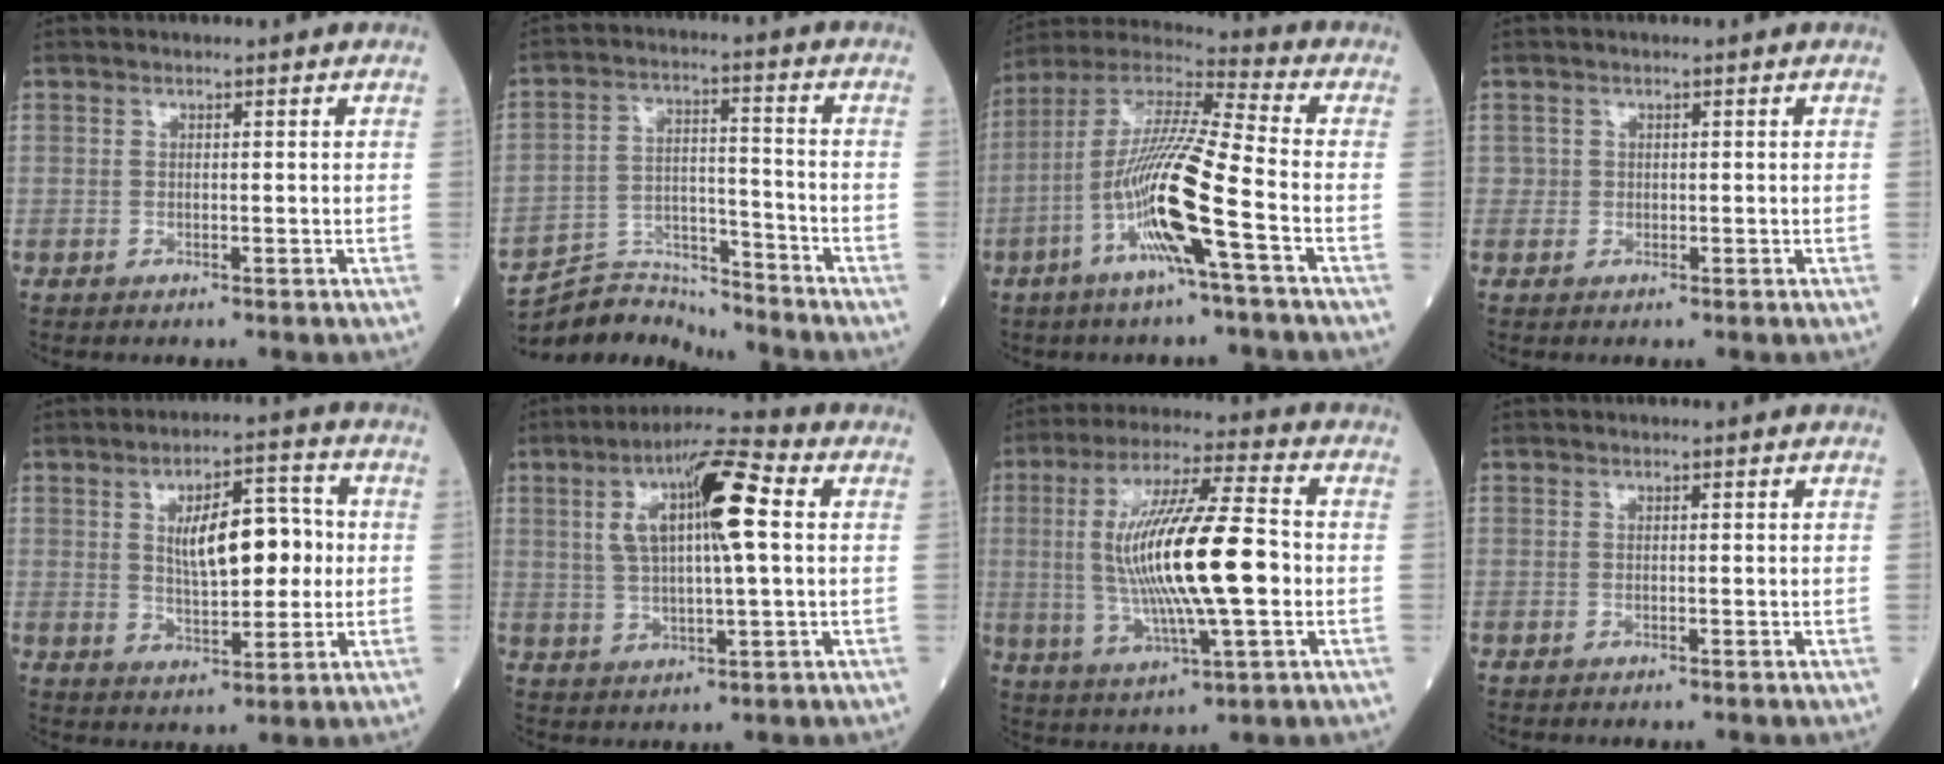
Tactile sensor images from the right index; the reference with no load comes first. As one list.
[{"total": 9.4, "force": [-9.3, 0.8, -0.8], "torque": [0.011, 0.029, -0.171]}, {"total": 15.1, "force": [-5.2, -0.2, 14.2], "torque": [-0.287, 0.001, -0.104]}, {"total": 0.7, "force": [0.1, 0.7, -0.1], "torque": [0.011, 0.008, 0.000]}, {"total": 10.1, "force": [1.3, 3.9, 9.2], "torque": [-0.147, 0.016, 0.025]}, {"total": 12.2, "force": [2.7, 1.9, 11.7], "torque": [-0.213, 0.021, 0.044]}, {"total": 17.2, "force": [-0.7, 2.3, 17.0], "torque": [-0.325, 0.005, -0.011]}, {"total": 0.0}]